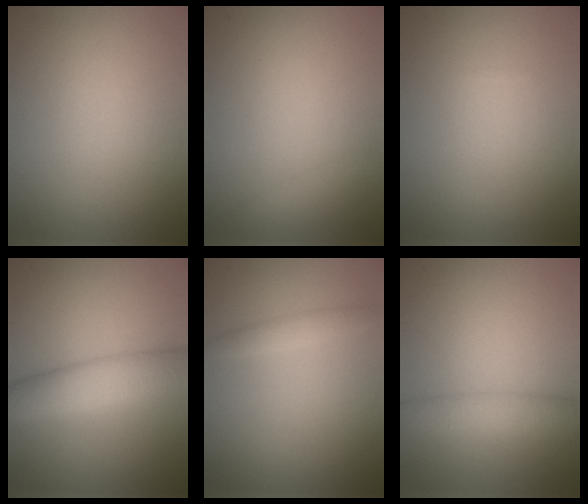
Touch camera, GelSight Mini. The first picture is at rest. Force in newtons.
{"total": 1.0, "press": 1.0, "slide": 0.0}
{"total": 0.0}
{"total": 5.2, "press": 5.2, "slide": 0.2}
{"total": 1.3, "press": 1.3, "slide": 0.0}
{"total": 2.9, "press": 2.9, "slide": 0.1}